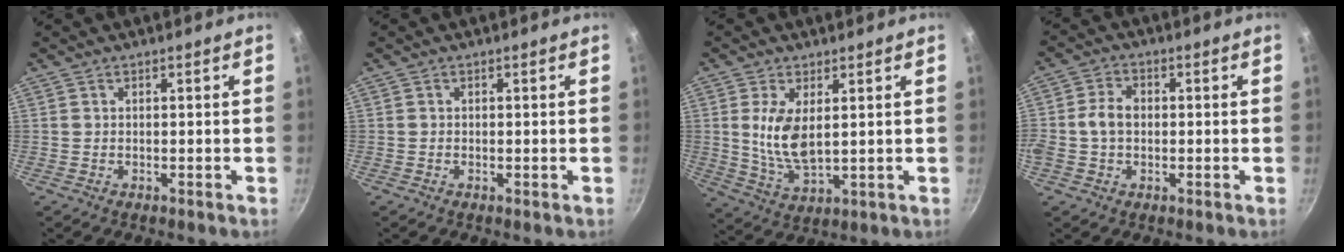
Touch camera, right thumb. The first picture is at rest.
{"total": 0.0}
{"total": 8.8, "force": [1.7, 4.2, 7.6], "torque": [-0.145, -0.019, 0.044]}
{"total": 5.6, "force": [-0.2, 4.2, 3.8], "torque": [-0.066, 0.016, -0.013]}